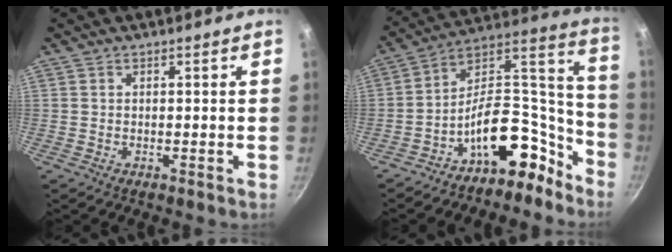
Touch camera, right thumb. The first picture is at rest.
{"total": 17.9, "force": [-11.4, 9.7, 9.8], "torque": [-0.075, 0.137, -0.180]}